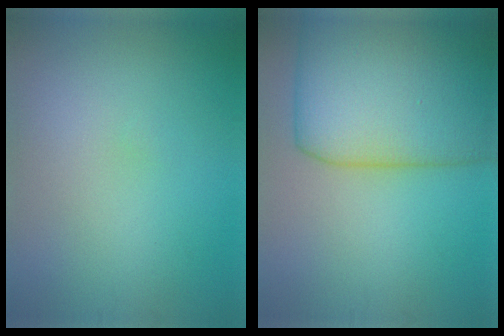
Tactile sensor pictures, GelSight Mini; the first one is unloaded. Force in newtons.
{"total": 10.6, "press": 10.6, "slide": 0.3}